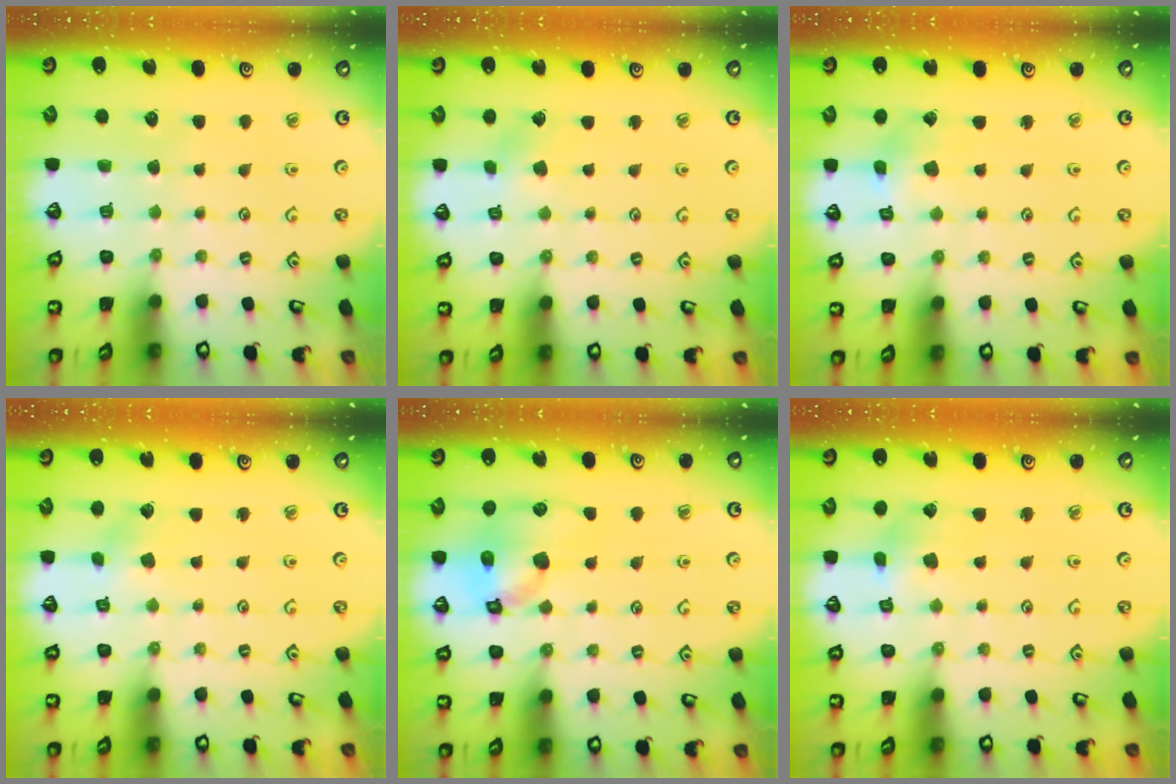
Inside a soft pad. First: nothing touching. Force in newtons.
{"total": 2.6, "press": 2.4, "slide": 0.9}
{"total": 2.2, "press": 2.2, "slide": 0.3}
{"total": 3.1, "press": 3.0, "slide": 0.3}
{"total": 12.3, "press": 12.2, "slide": 1.7}
{"total": 3.0, "press": 2.9, "slide": 0.5}